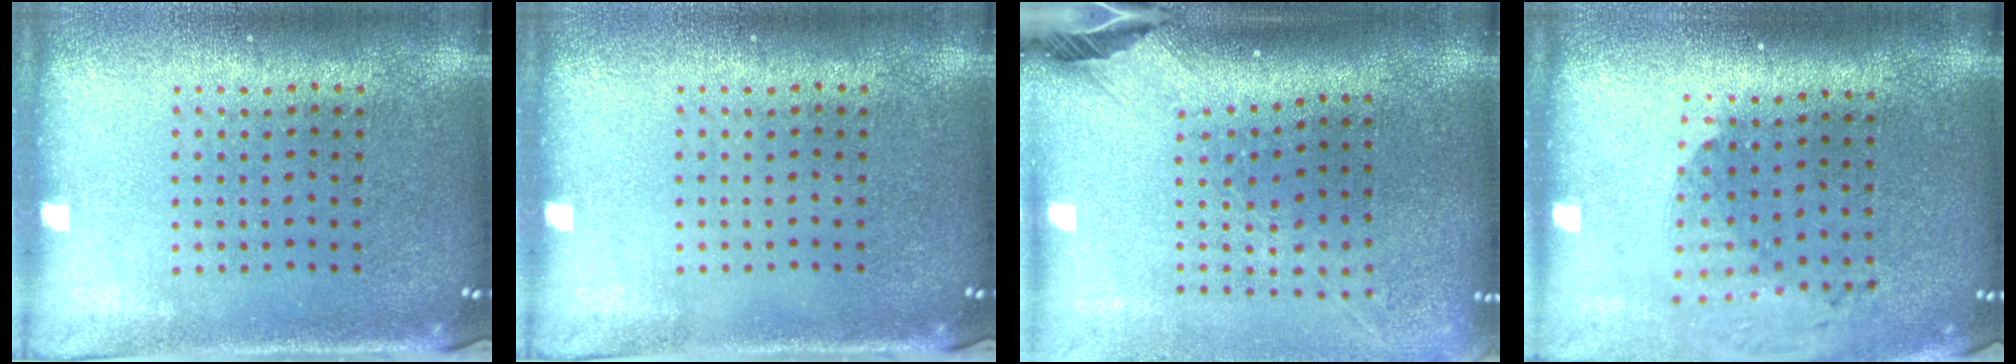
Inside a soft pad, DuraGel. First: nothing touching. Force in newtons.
{"total": 0.0}
{"total": 2.5, "press": 1.8, "slide": 1.7}
{"total": 1.9, "press": 1.4, "slide": 1.3}